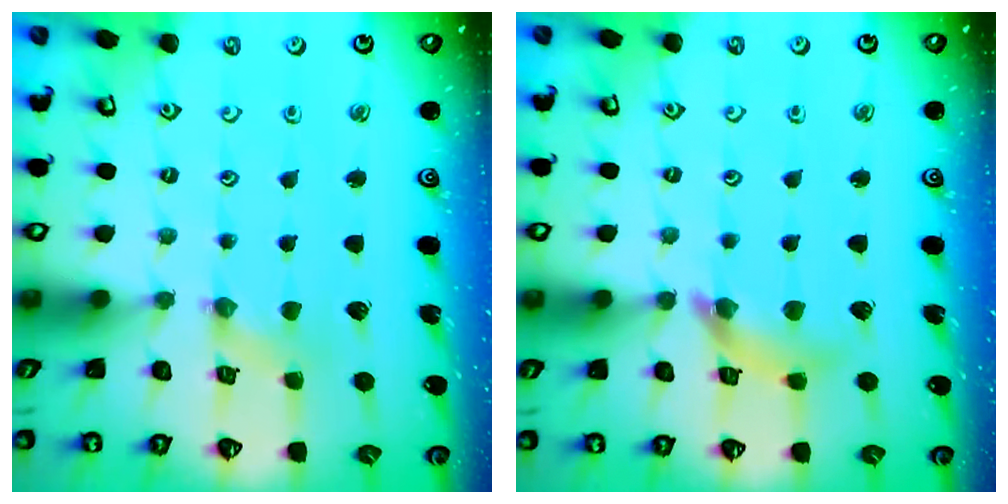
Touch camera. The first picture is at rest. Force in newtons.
{"total": 8.7, "press": 8.6, "slide": 1.1}